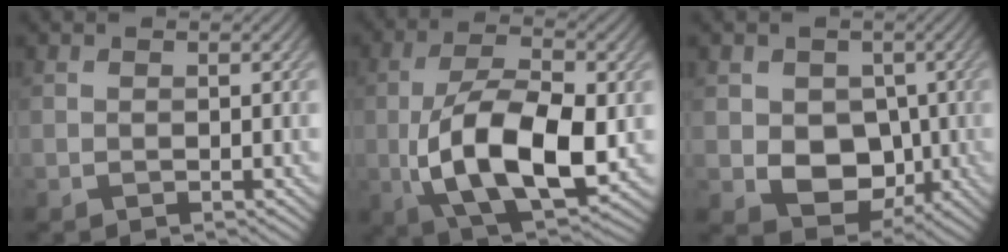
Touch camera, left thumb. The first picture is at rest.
{"total": 14.4, "force": [-2.4, 6.8, 12.5], "torque": [-0.233, -0.007, -0.047]}
{"total": 7.2, "force": [-0.6, 5.9, 4.2], "torque": [-0.074, -0.011, -0.023]}